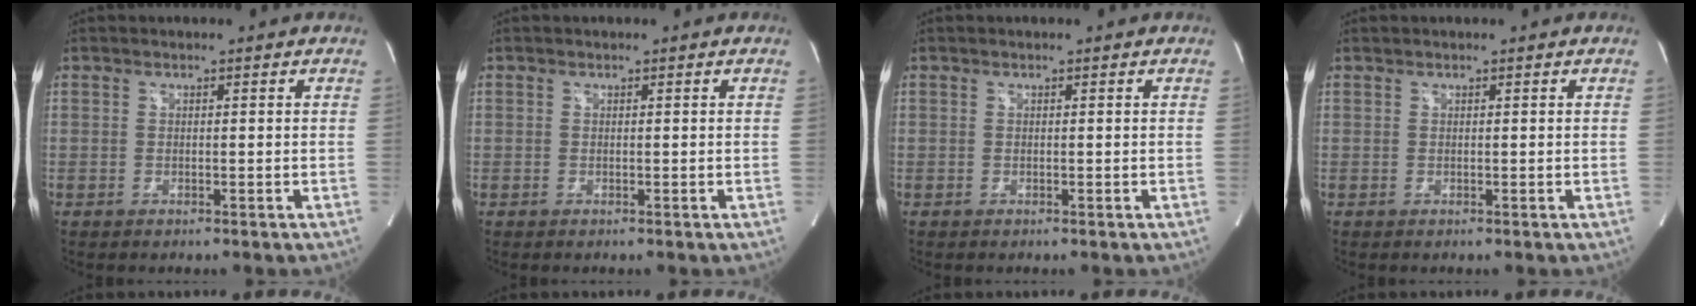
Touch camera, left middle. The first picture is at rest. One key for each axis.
{"total": 0.0}
{"total": 0.0}
{"total": 0.0}